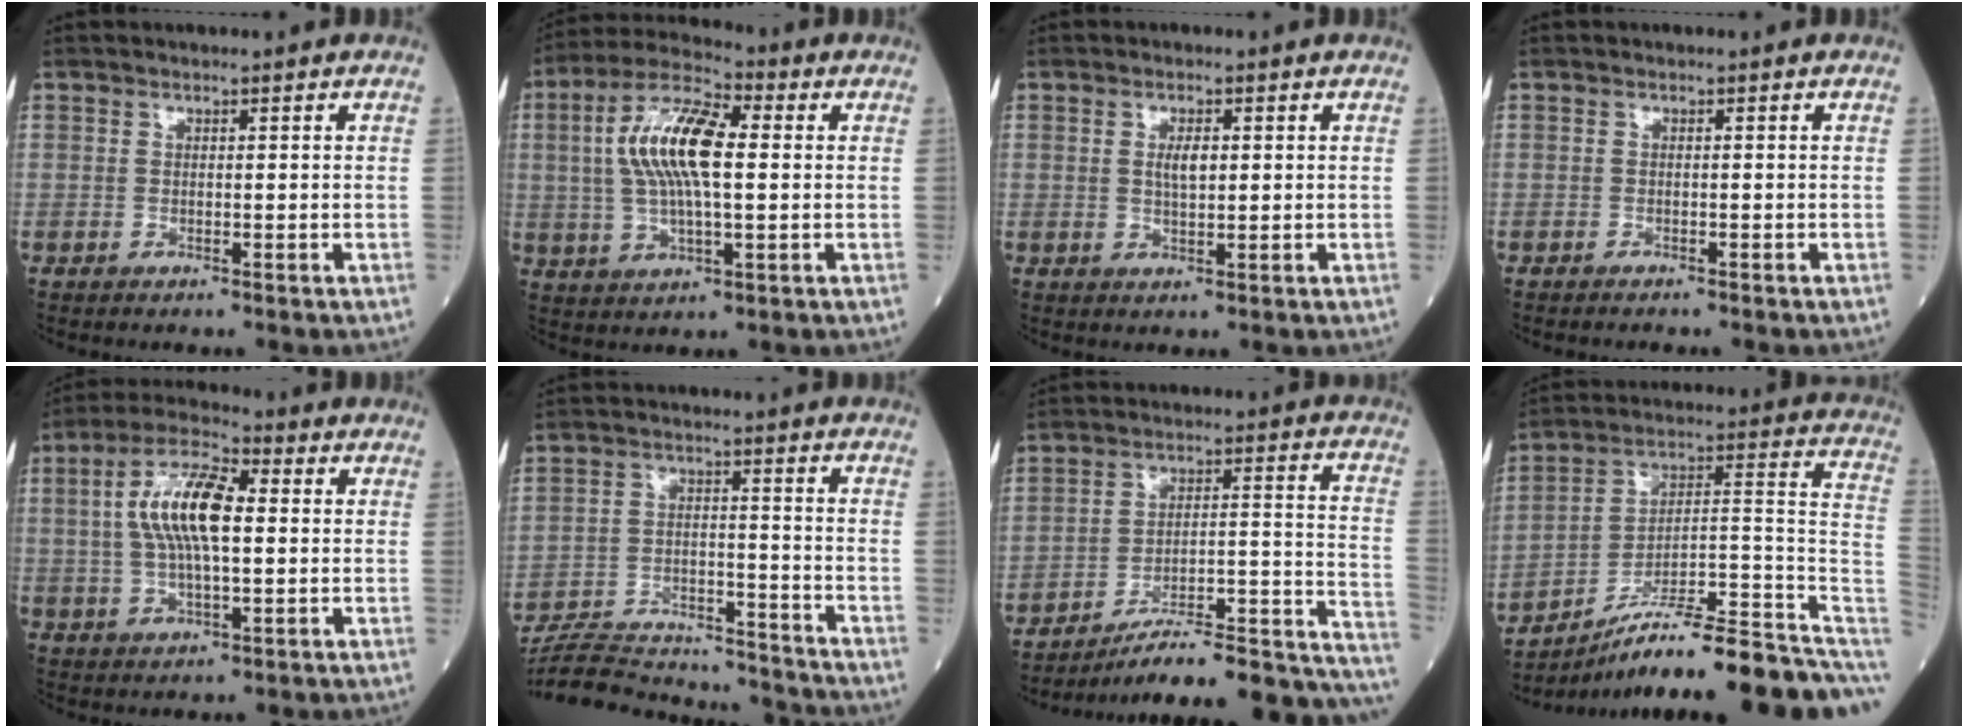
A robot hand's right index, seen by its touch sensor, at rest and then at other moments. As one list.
[{"total": 12.6, "force": [1.5, 3.8, 11.9], "torque": [-0.248, 0.020, 0.025]}, {"total": 2.7, "force": [0.5, 0.9, 2.5], "torque": [-0.046, -0.001, 0.009]}, {"total": 0.9, "force": [-0.8, 0.1, 0.3], "torque": [-0.006, -0.002, -0.010]}, {"total": 11.0, "force": [1.3, 3.3, 10.4], "torque": [-0.212, 0.018, 0.022]}, {"total": 19.1, "force": [-18.4, 2.4, 4.8], "torque": [-0.111, -0.002, -0.274]}, {"total": 21.2, "force": [-18.4, 2.4, 10.3], "torque": [-0.072, 0.041, -0.264]}, {"total": 22.5, "force": [-15.8, 3.2, 15.8], "torque": [-0.146, 0.045, -0.240]}]